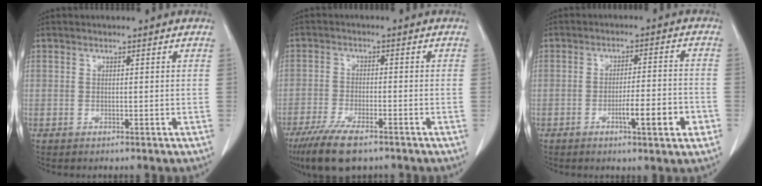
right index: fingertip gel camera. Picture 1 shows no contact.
{"total": 9.3, "force": [-6.7, 2.4, 6.1], "torque": [-0.107, -0.018, -0.110]}
{"total": 7.5, "force": [-3.1, 0.7, 6.8], "torque": [-0.102, 0.001, -0.044]}